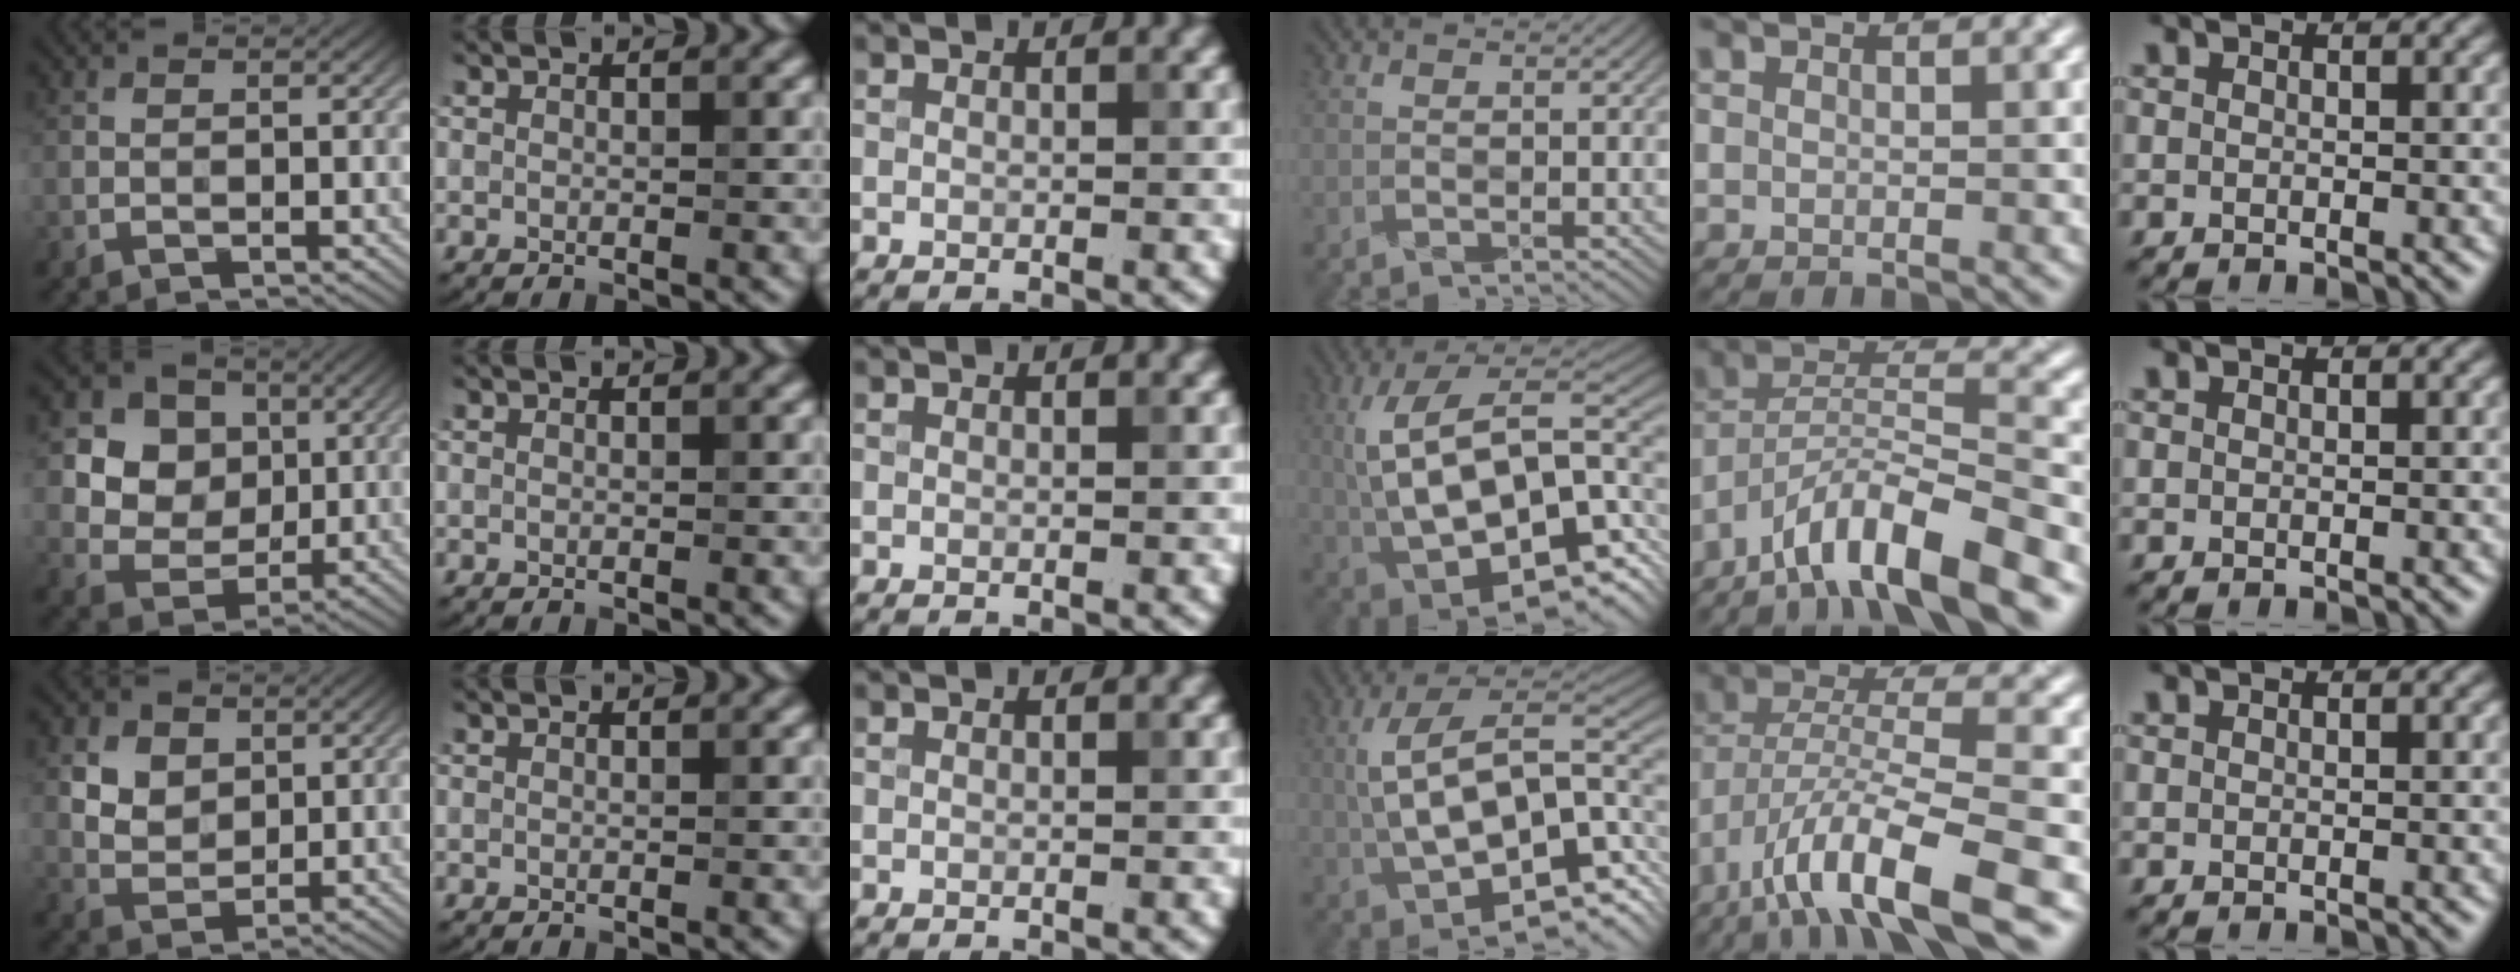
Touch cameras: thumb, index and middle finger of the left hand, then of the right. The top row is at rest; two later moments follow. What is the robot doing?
{"motion": "wrap", "object": "crepe paper"}